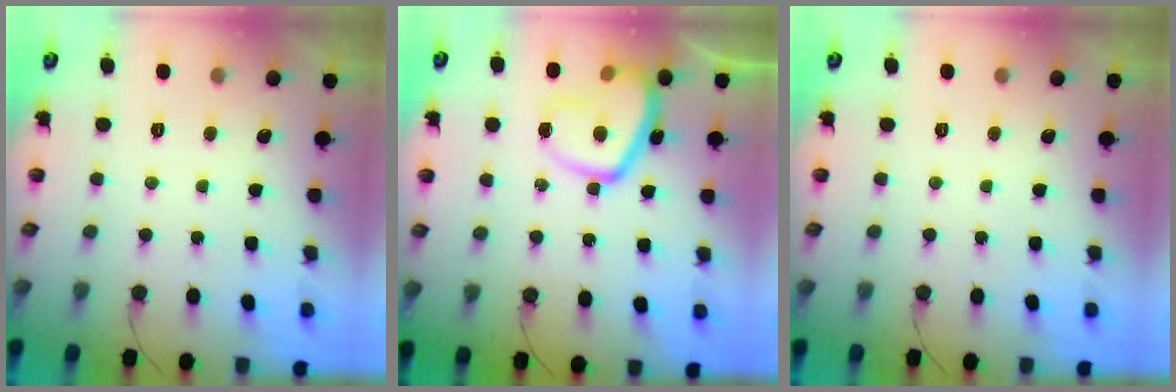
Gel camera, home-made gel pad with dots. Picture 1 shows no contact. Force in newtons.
{"total": 12.5, "press": 12.5, "slide": 1.2}
{"total": 0.0}